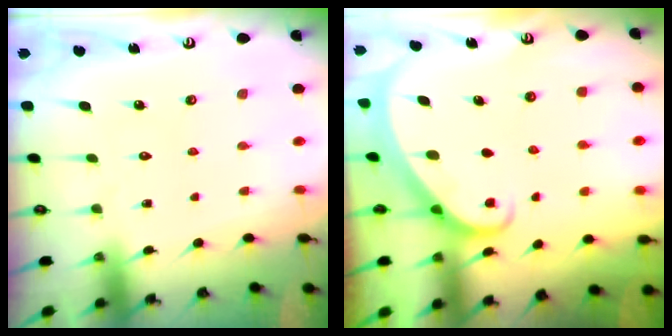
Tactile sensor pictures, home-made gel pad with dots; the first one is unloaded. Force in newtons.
{"total": 1.5, "press": 1.5, "slide": 0.0}